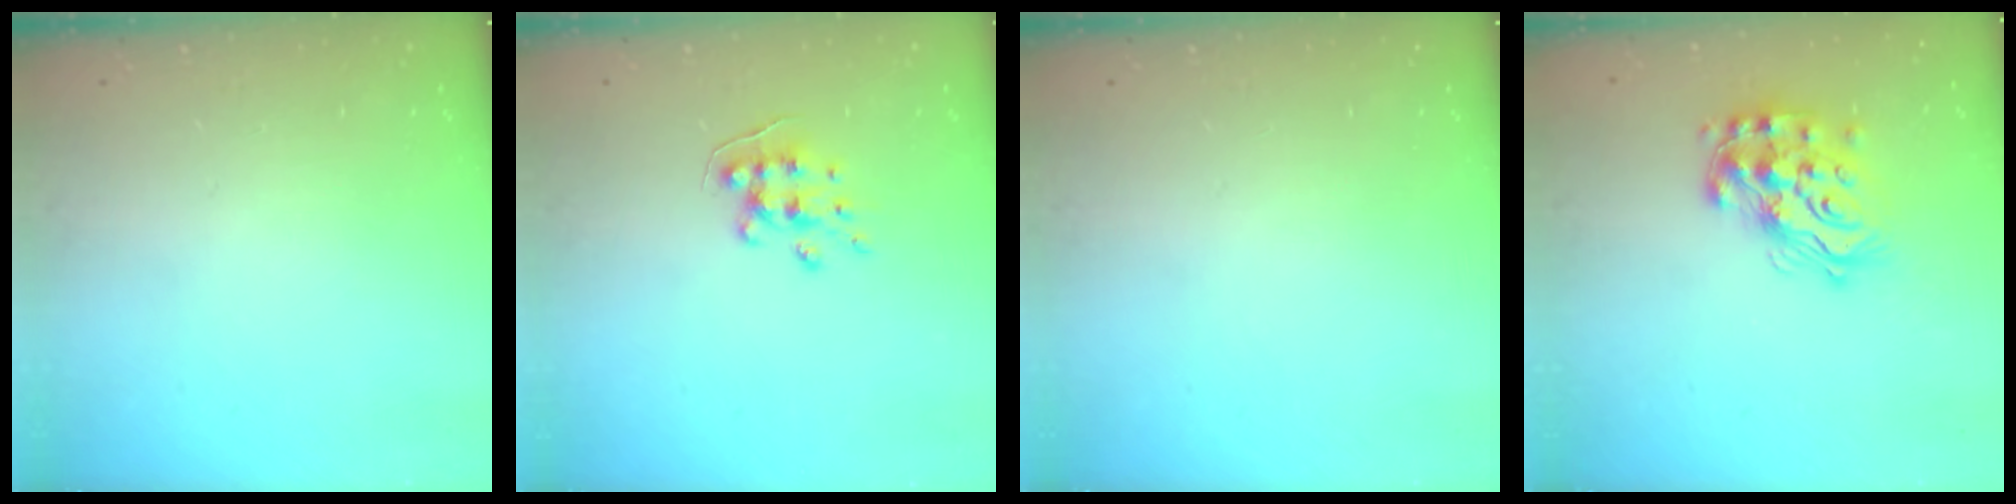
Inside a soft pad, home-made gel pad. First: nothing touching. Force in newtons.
{"total": 6.6, "press": 6.6, "slide": 0.6}
{"total": 0.0}
{"total": 17.5, "press": 17.4, "slide": 1.4}